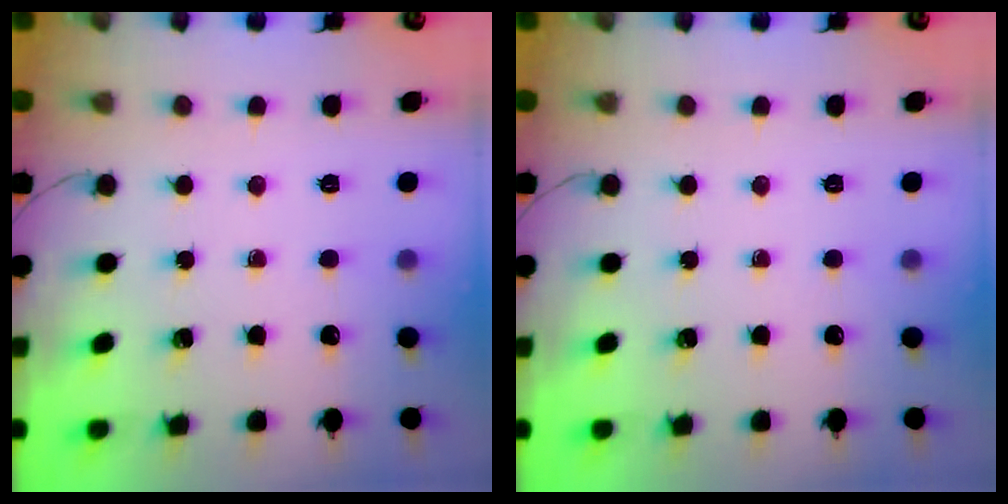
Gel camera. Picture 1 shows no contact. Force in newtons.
{"total": 0.0}